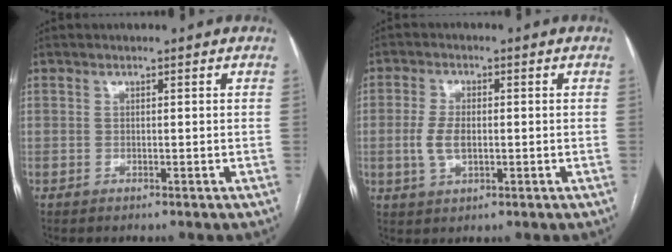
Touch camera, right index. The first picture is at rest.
{"total": 4.9, "force": [-0.5, 2.4, 4.2], "torque": [-0.096, 0.001, -0.008]}